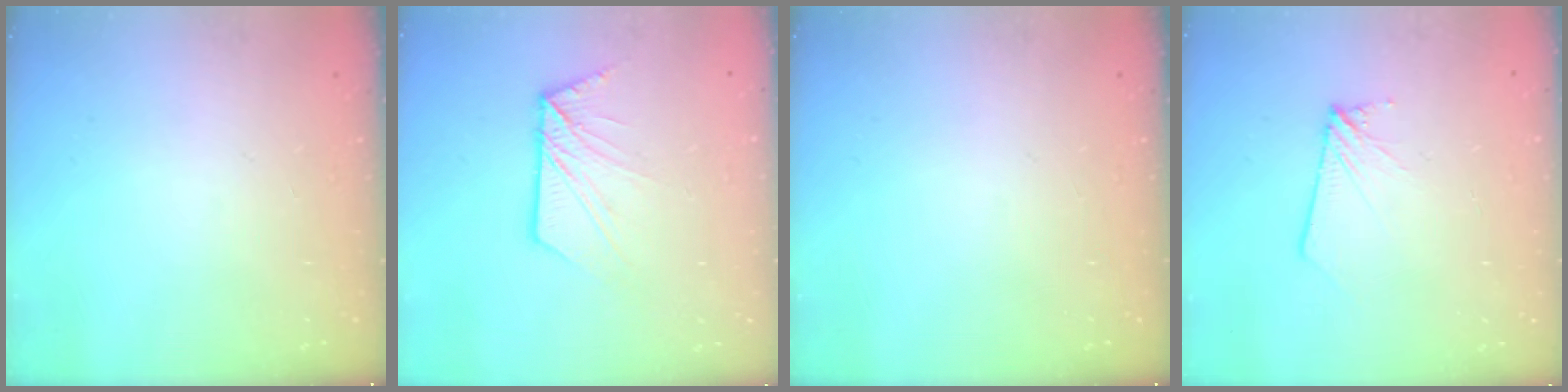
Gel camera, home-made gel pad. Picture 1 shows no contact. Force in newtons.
{"total": 10.2, "press": 10.1, "slide": 1.1}
{"total": 0.0}
{"total": 2.6, "press": 2.6, "slide": 0.2}